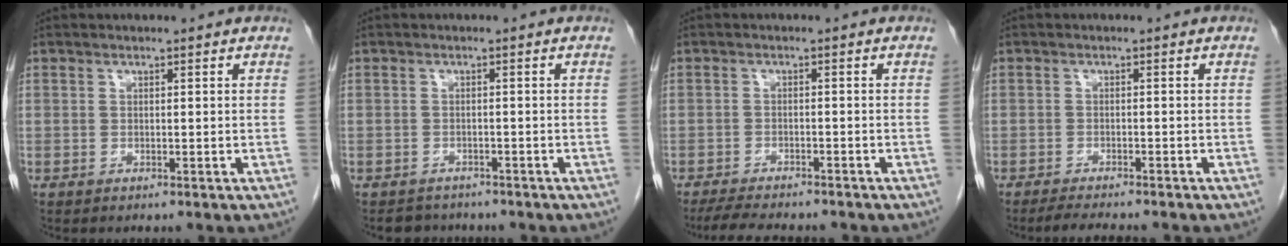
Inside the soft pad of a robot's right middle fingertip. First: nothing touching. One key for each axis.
{"total": 3.0, "fx": -2.6, "fy": 1.3, "fz": -0.2, "tx": -0.003, "ty": -0.001, "tz": -0.039}
{"total": 8.4, "fx": -7.5, "fy": 1.4, "fz": 3.5, "tx": -0.057, "ty": -0.015, "tz": -0.112}
{"total": 5.2, "fx": -4.6, "fy": 0.4, "fz": 2.4, "tx": -0.037, "ty": -0.014, "tz": -0.070}